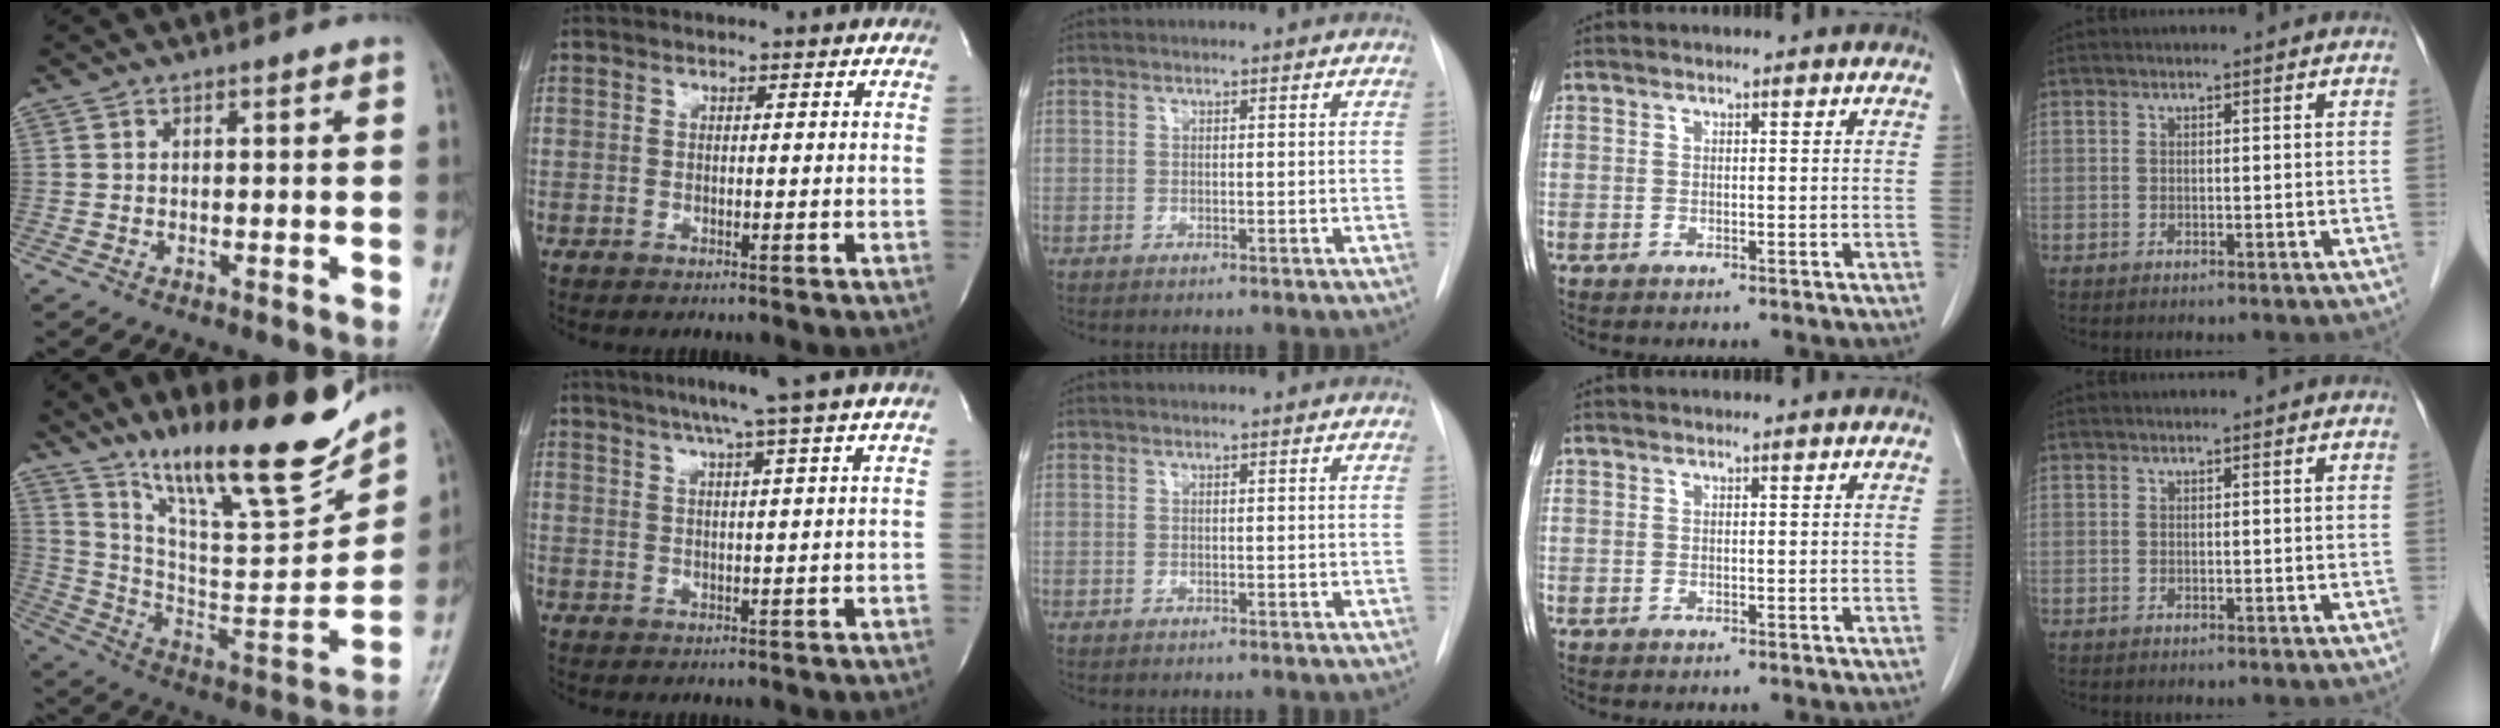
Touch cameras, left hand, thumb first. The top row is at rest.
{"thumb": {"total": 23.9, "force": [17.8, 4.9, 15.2], "torque": [-0.210, -0.094, 0.304]}, "index": {"total": 7.3, "force": [5.5, -2.3, 4.3], "torque": [-0.063, 0.007, 0.075]}}